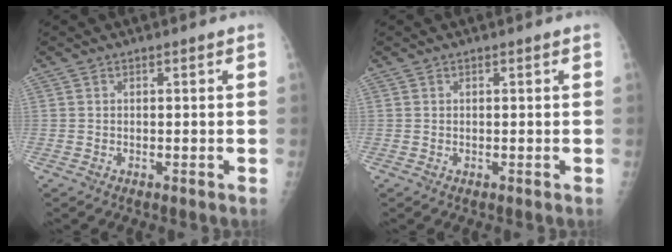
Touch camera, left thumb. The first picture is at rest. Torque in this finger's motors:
{"motor_torque": [-0.12, 0.17, 0.03, 0.00, 0.00]}